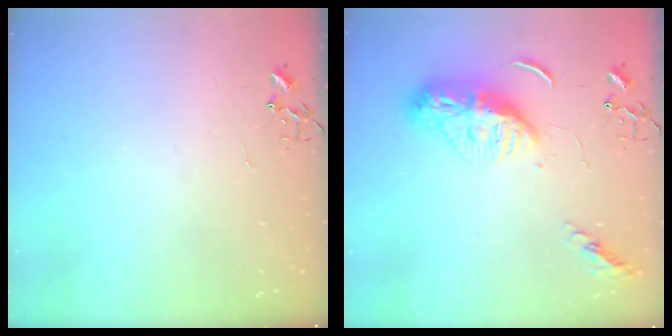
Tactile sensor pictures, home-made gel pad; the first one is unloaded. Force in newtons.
{"total": 11.5, "press": 11.4, "slide": 1.2}